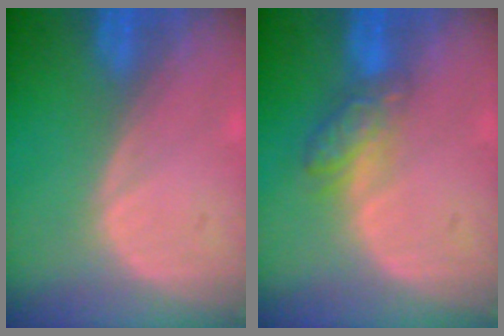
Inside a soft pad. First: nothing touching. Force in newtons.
{"total": 4.3, "press": 4.1, "slide": 1.1}